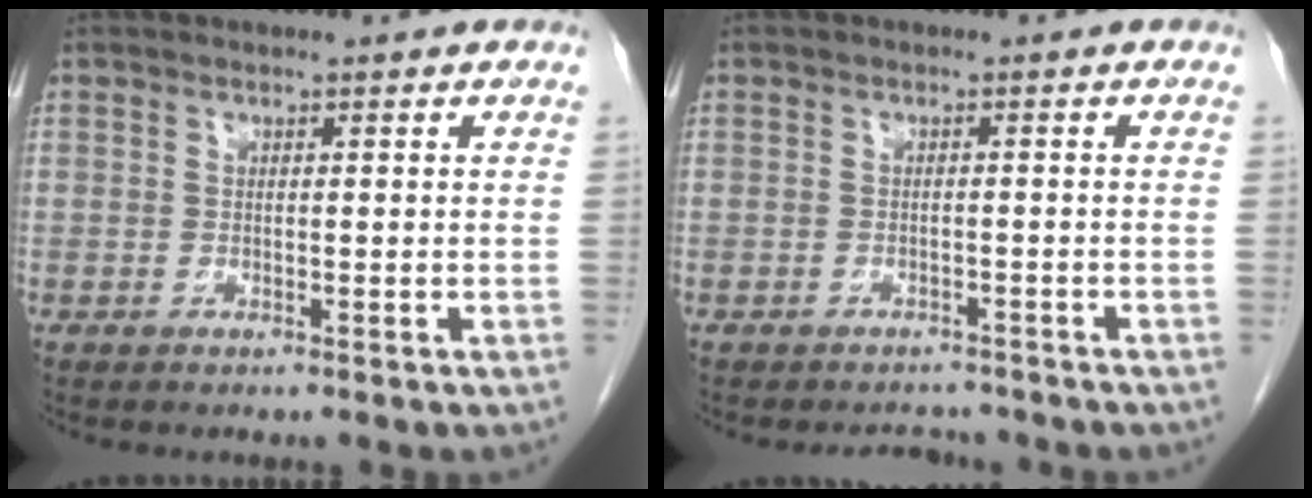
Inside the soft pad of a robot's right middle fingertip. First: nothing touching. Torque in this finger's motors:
{"motor_torque": [0.03, -0.03, 0.00, 0.01]}